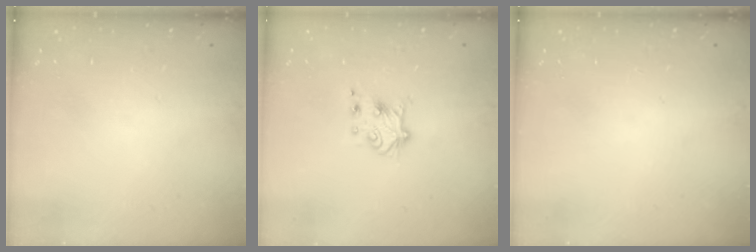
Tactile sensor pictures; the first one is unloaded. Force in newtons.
{"total": 5.5, "press": 5.4, "slide": 1.0}
{"total": 0.0}